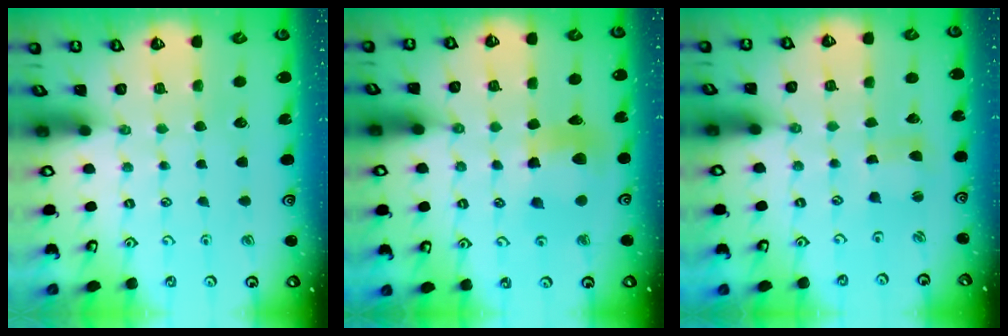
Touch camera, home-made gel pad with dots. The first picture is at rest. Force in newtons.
{"total": 9.6, "press": 9.5, "slide": 1.1}
{"total": 1.7, "press": 1.7, "slide": 0.3}